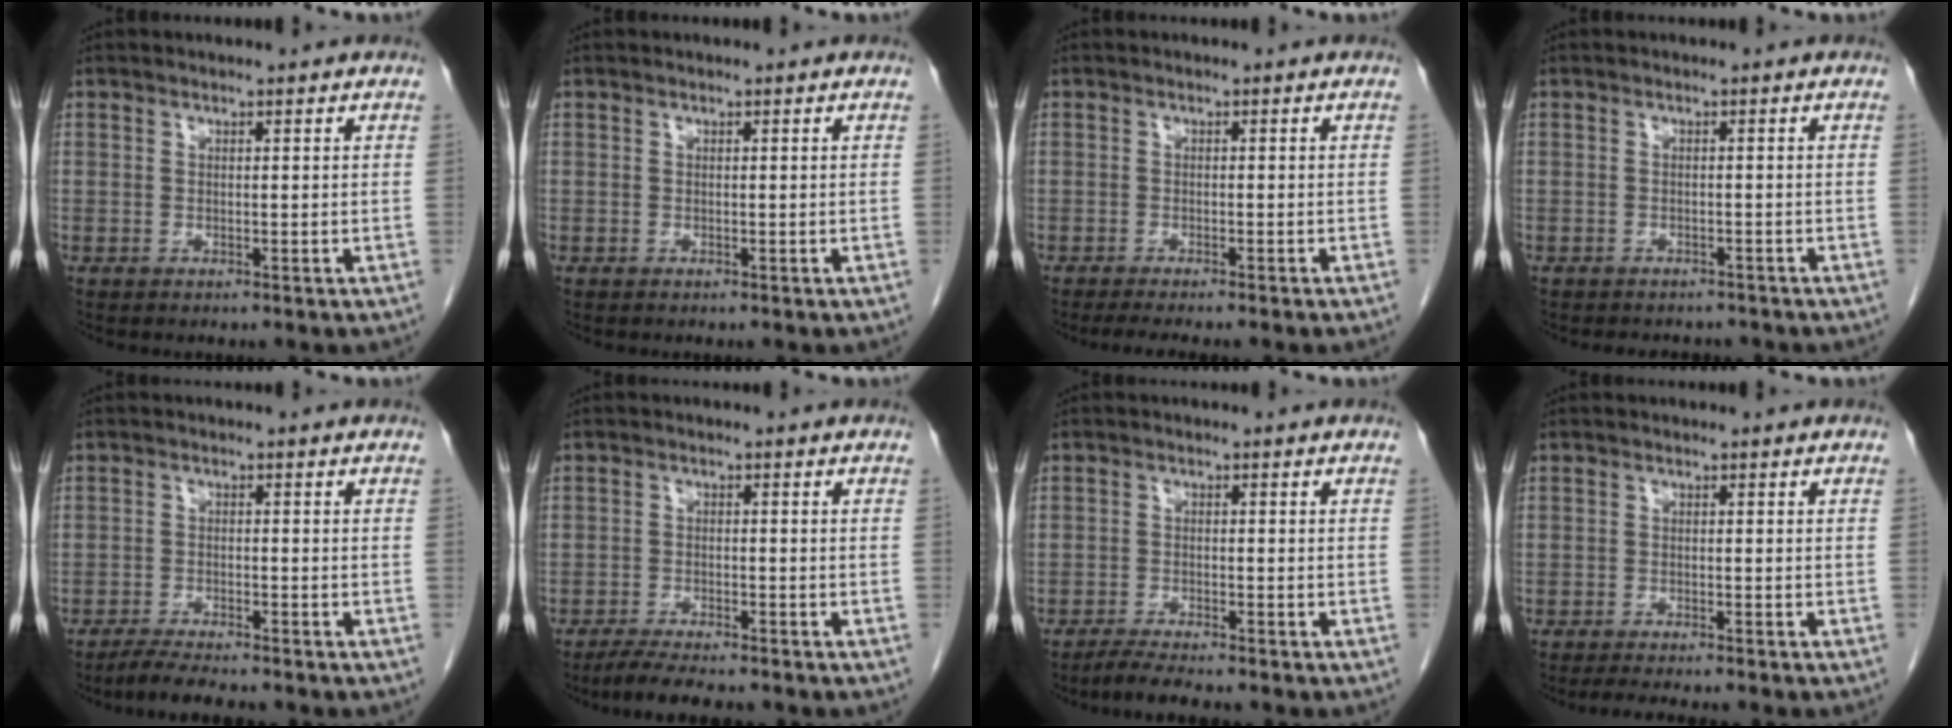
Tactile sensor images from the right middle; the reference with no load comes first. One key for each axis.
{"total": 0.0}
{"total": 5.4, "fx": -4.6, "fy": -0.2, "fz": 2.9, "tx": -0.030, "ty": -0.009, "tz": -0.065}
{"total": 4.9, "fx": -4.4, "fy": 1.9, "fz": 1.0, "tx": -0.010, "ty": 0.002, "tz": -0.052}
{"total": 5.1, "fx": -4.6, "fy": 0.5, "fz": 2.3, "tx": -0.039, "ty": -0.014, "tz": -0.077}
{"total": 6.3, "fx": -5.4, "fy": 1.0, "fz": 3.0, "tx": -0.049, "ty": -0.013, "tz": -0.088}
{"total": 4.0, "fx": -3.5, "fy": 0.2, "fz": 1.9, "tx": -0.036, "ty": -0.012, "tz": -0.060}
{"total": 5.4, "fx": -4.7, "fy": 0.1, "fz": 2.7, "tx": -0.032, "ty": -0.010, "tz": -0.067}